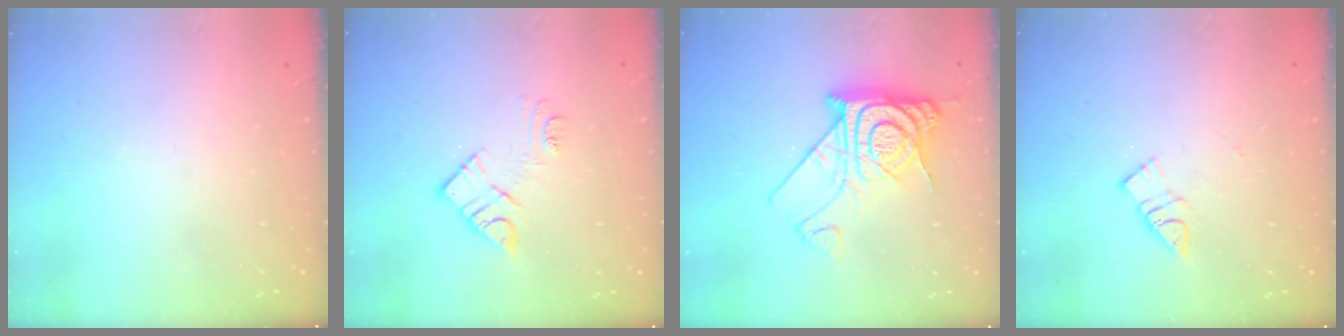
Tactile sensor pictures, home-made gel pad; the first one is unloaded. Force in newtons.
{"total": 10.2, "press": 10.2, "slide": 0.7}
{"total": 17.5, "press": 17.4, "slide": 1.6}
{"total": 8.1, "press": 8.0, "slide": 0.5}